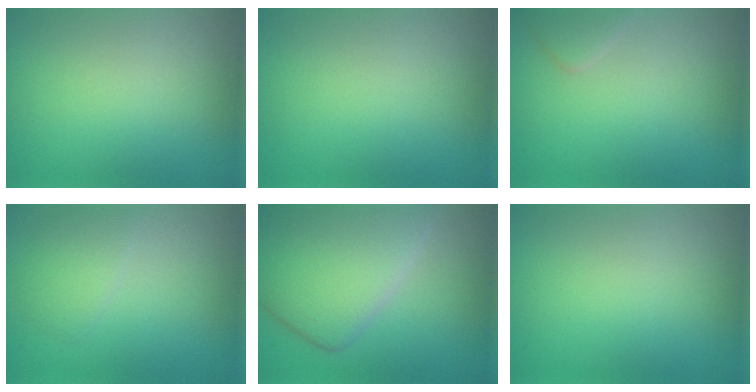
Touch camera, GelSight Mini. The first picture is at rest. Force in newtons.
{"total": 0.0}
{"total": 1.7, "press": 1.7, "slide": 0.1}
{"total": 2.0, "press": 2.0, "slide": 0.1}
{"total": 8.4, "press": 8.4, "slide": 0.4}
{"total": 0.0}